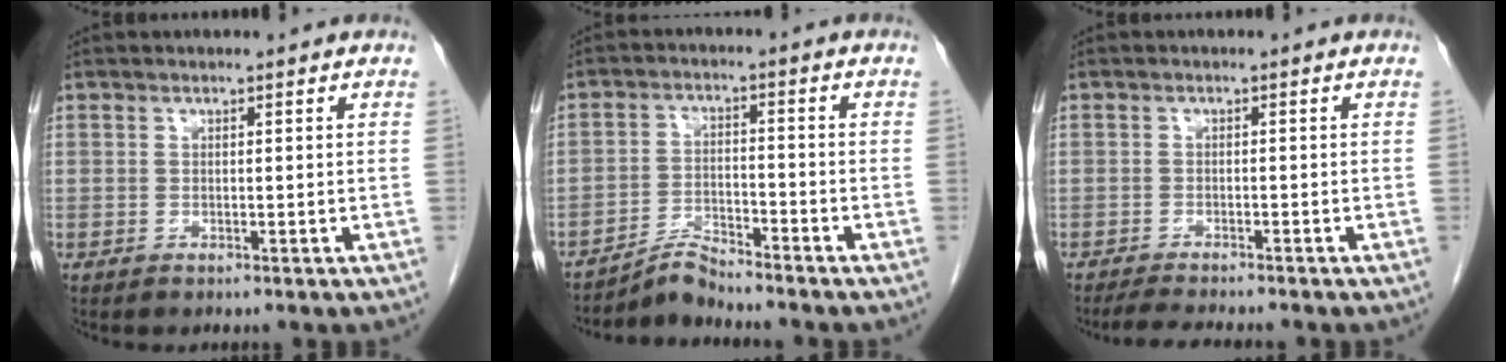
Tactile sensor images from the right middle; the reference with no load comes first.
{"total": 3.9, "force": [-3.9, -0.5, 0.0], "torque": [-0.003, -0.013, -0.071]}
{"total": 5.3, "force": [-4.7, 0.4, 2.3], "torque": [-0.033, -0.015, -0.073]}